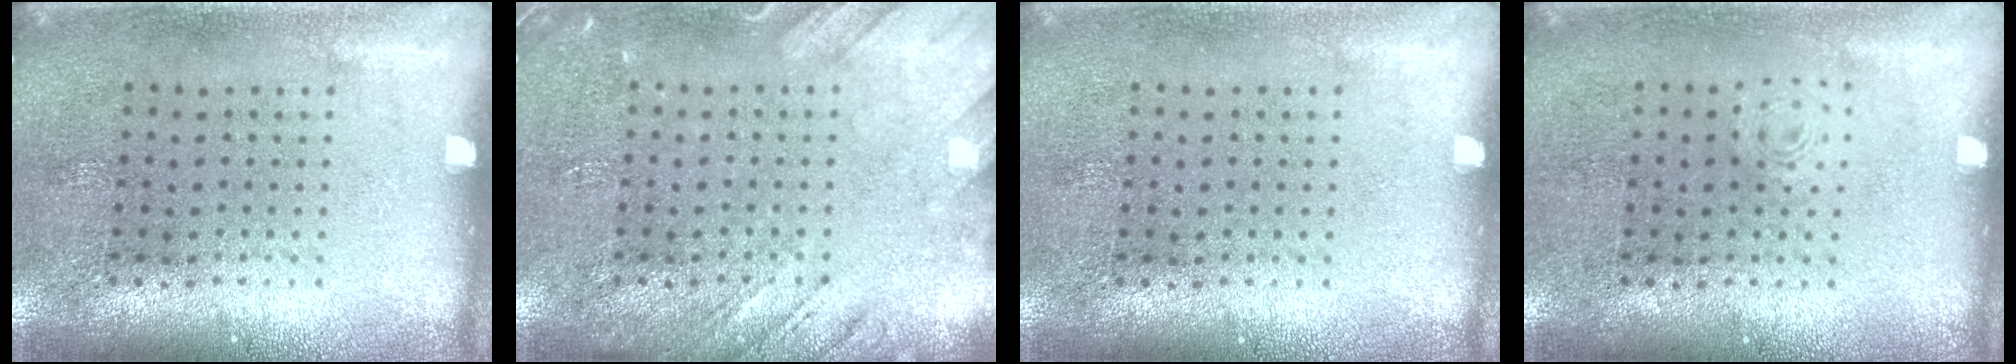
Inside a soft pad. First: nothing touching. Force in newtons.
{"total": 2.3, "press": 2.3, "slide": 0.3}
{"total": 0.0}
{"total": 0.7, "press": 0.7, "slide": 0.1}